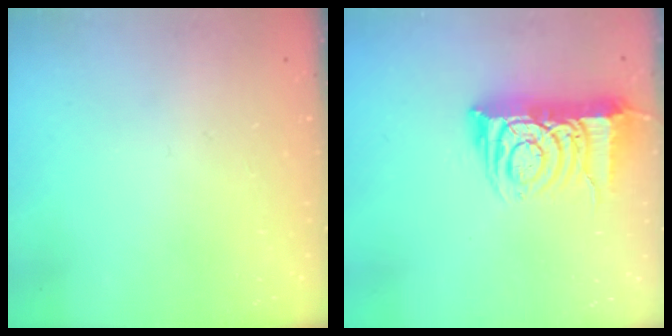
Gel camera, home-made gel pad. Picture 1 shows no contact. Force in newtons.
{"total": 11.7, "press": 11.6, "slide": 1.0}